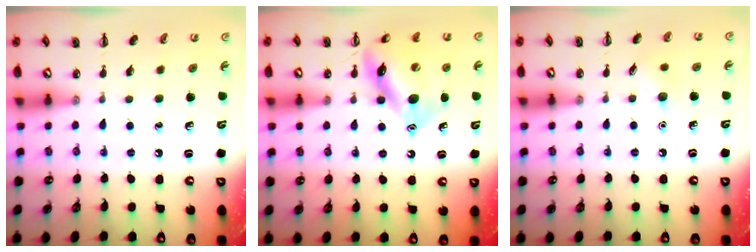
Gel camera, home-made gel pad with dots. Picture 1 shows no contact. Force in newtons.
{"total": 14.2, "press": 14.1, "slide": 1.6}
{"total": 6.5, "press": 6.2, "slide": 1.8}